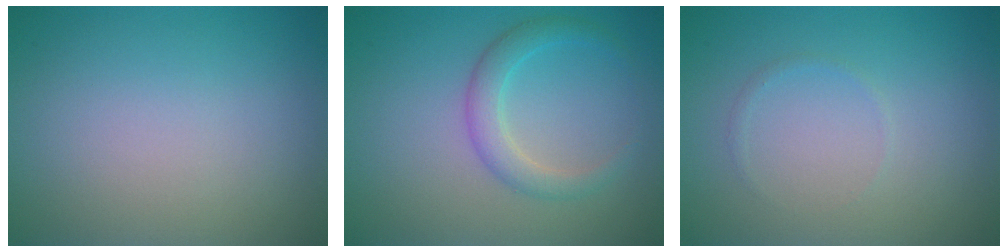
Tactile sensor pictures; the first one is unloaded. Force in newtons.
{"total": 2.6, "press": 2.6, "slide": 0.0}
{"total": 0.5, "press": 0.5, "slide": 0.0}